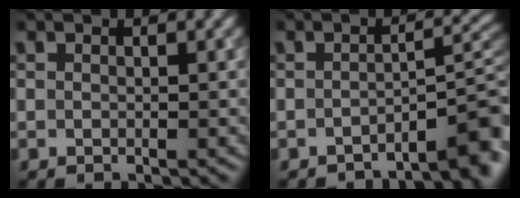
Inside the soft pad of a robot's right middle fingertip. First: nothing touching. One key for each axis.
{"total": 4.6, "fx": -3.6, "fy": 0.8, "fz": 2.7, "tx": -0.020, "ty": 0.012, "tz": -0.049}